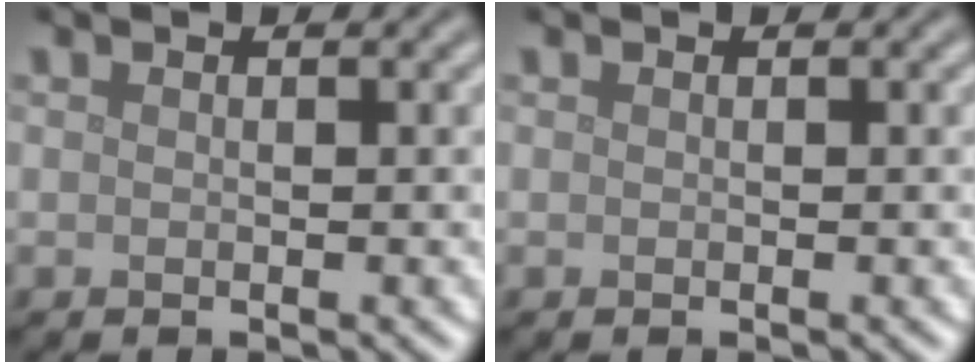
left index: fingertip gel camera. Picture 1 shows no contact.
{"total": 0.0}